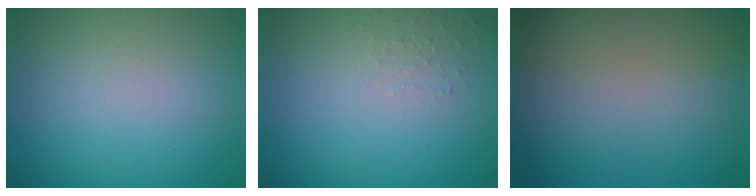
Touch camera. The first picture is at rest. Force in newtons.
{"total": 1.1, "press": 1.0, "slide": 0.2}
{"total": 0.0}